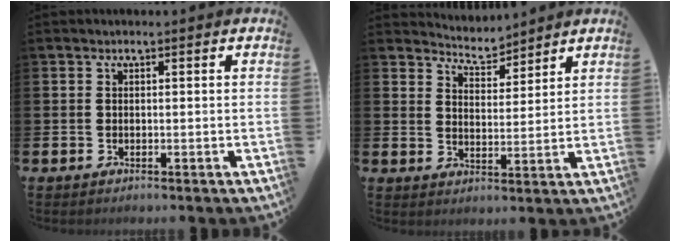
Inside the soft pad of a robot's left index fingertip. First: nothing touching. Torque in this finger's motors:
{"motor_torque": [0.22, -0.14, -0.02, 0.00]}